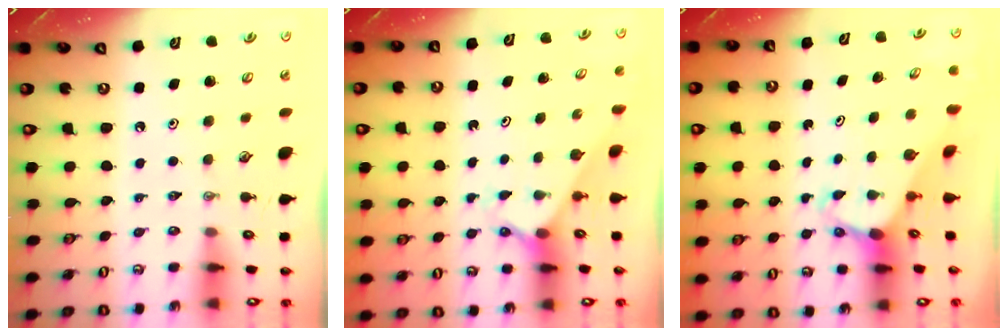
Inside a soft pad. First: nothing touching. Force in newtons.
{"total": 2.1, "press": 2.1, "slide": 0.2}
{"total": 2.9, "press": 2.9, "slide": 0.2}